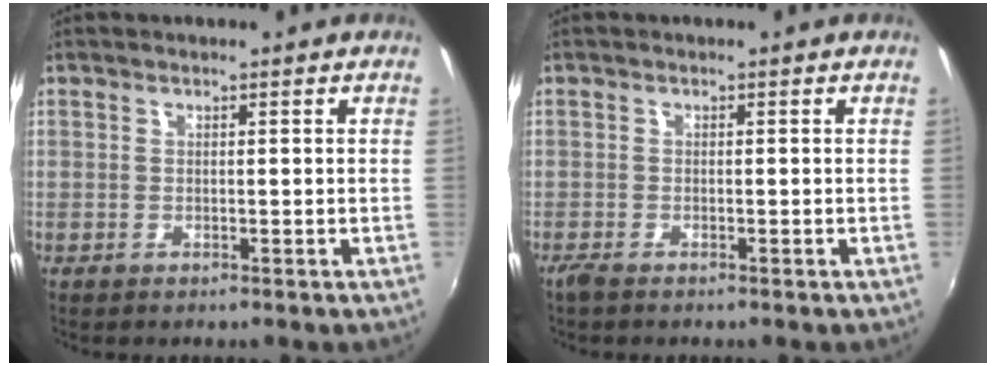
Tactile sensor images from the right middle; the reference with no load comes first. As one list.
[{"total": 1.4, "force": [-1.2, 0.1, 0.8], "torque": [-0.016, -0.006, -0.024]}]